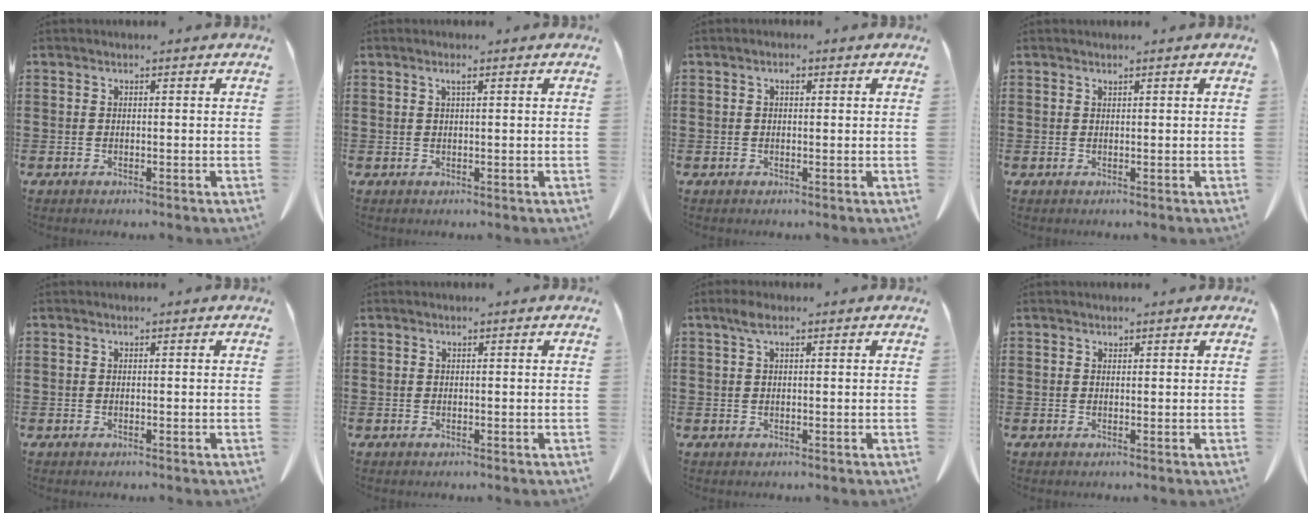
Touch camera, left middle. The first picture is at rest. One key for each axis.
{"total": 1.2, "fx": 0.6, "fy": 0.1, "fz": 1.0, "tx": -0.021, "ty": 0.000, "tz": 0.011}
{"total": 1.1, "fx": 0.3, "fy": 0.5, "fz": 0.9, "tx": -0.021, "ty": 0.004, "tz": 0.006}
{"total": 0.6, "fx": 0.5, "fy": 0.0, "fz": 0.3, "tx": -0.008, "ty": -0.004, "tz": 0.012}
{"total": 0.0}
{"total": 0.0}
{"total": 2.1, "fx": 0.9, "fy": 0.7, "fz": 1.8, "tx": -0.039, "ty": 0.004, "tz": 0.016}
{"total": 0.6, "fx": 0.6, "fy": 0.1, "fz": 0.1, "tx": -0.004, "ty": -0.002, "tz": 0.014}